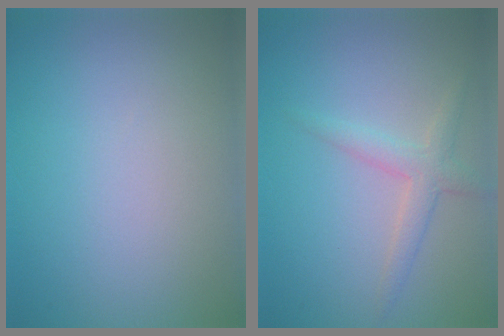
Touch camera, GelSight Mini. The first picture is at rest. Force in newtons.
{"total": 2.4, "press": 2.4, "slide": 0.1}